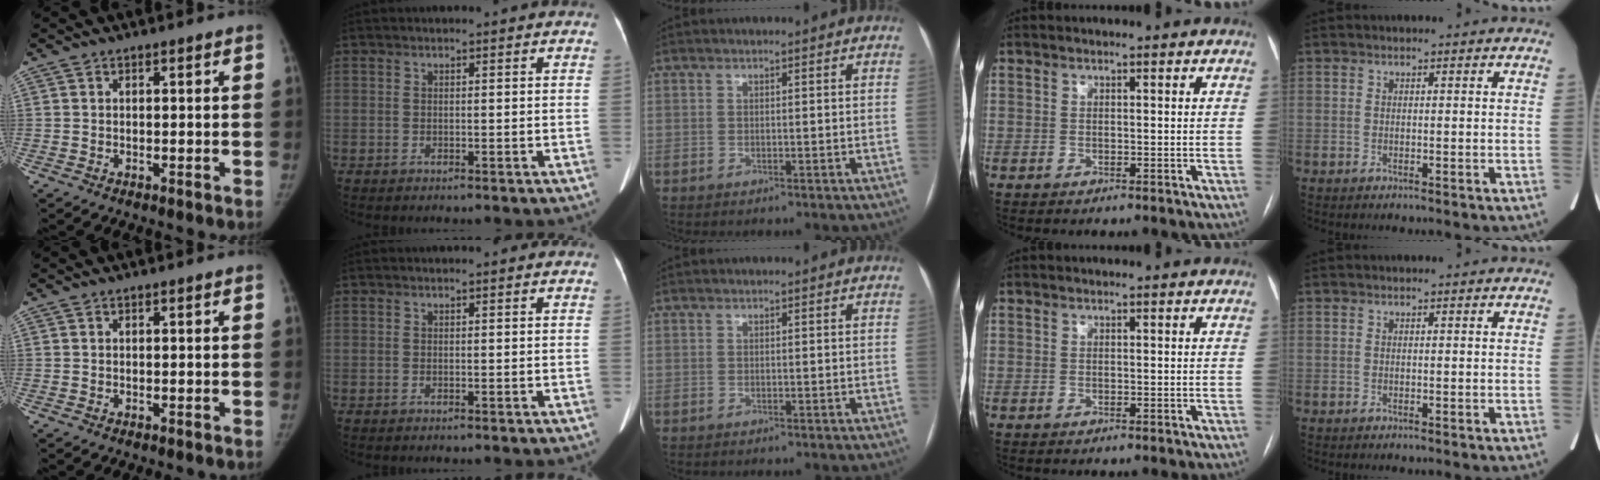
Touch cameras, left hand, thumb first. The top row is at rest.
{}